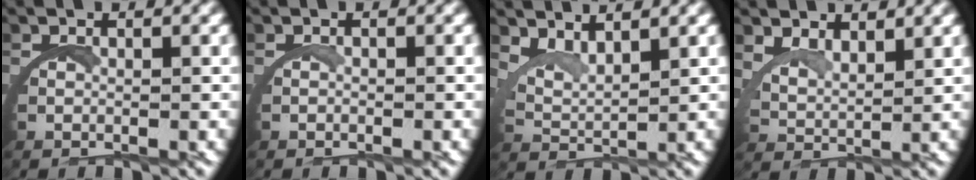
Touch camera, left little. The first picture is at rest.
{"total": 0.6, "force": [-0.2, -0.5, -0.1], "torque": [-0.007, -0.005, -0.002]}
{"total": 3.4, "force": [2.9, 1.1, 1.4], "torque": [-0.043, -0.005, 0.048]}
{"total": 3.2, "force": [3.0, 0.7, 0.9], "torque": [-0.035, -0.009, 0.056]}